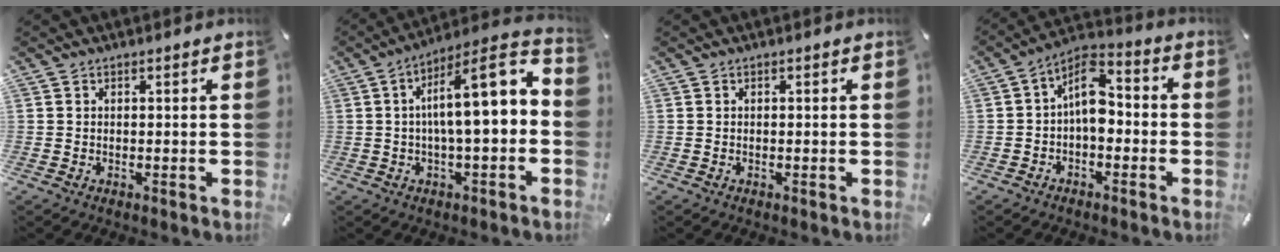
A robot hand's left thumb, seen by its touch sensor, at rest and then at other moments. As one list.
[{"total": 13.0, "force": [1.1, 3.6, 12.5], "torque": [-0.179, -0.024, 0.010]}, {"total": 0.0}, {"total": 8.9, "force": [-0.9, 5.2, 7.1], "torque": [-0.130, 0.001, -0.017]}]